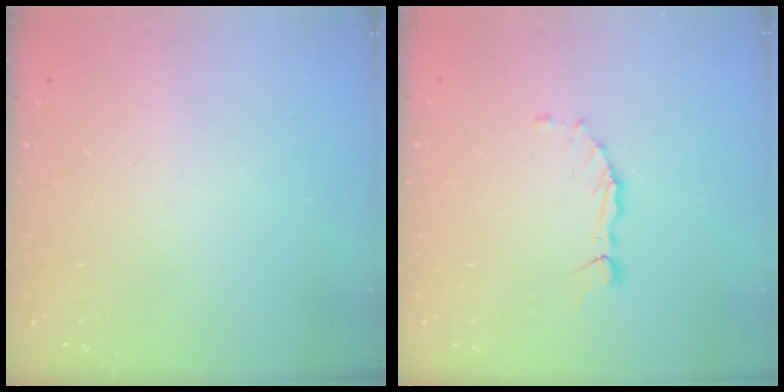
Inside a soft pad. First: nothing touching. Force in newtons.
{"total": 1.6, "press": 1.5, "slide": 0.2}